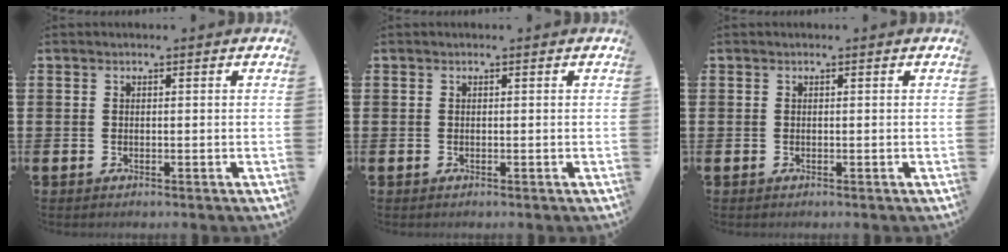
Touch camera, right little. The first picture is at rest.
{"total": 0.0}
{"total": 0.0}